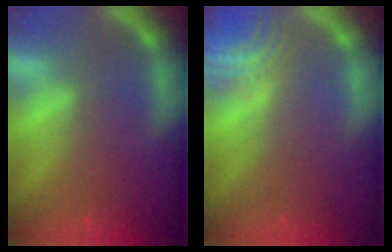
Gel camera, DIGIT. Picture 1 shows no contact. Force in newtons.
{"total": 3.9}